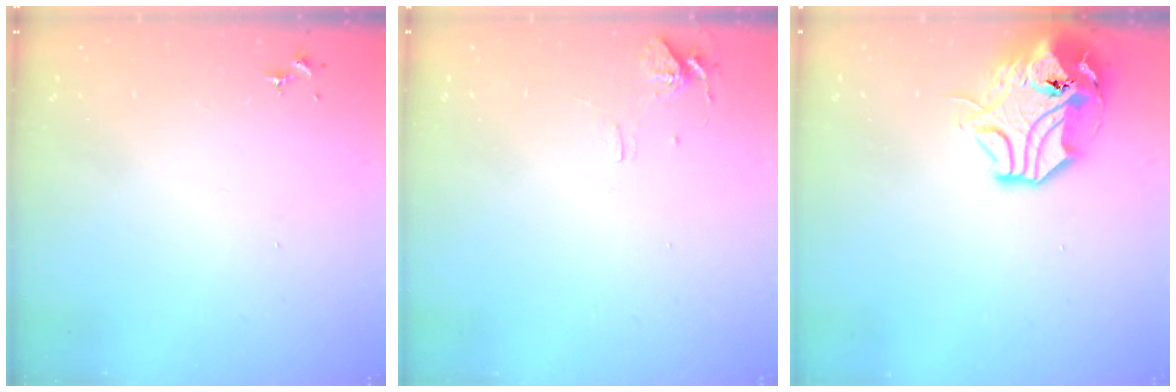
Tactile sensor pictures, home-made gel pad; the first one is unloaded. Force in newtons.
{"total": 7.4, "press": 7.4, "slide": 0.6}
{"total": 13.8, "press": 13.6, "slide": 2.0}